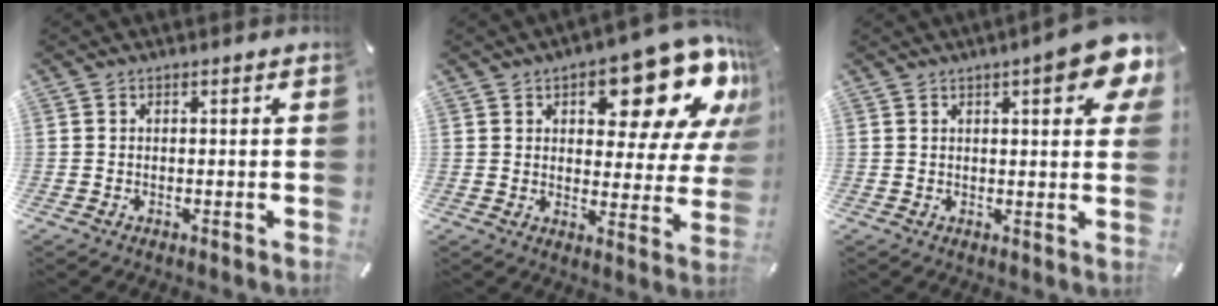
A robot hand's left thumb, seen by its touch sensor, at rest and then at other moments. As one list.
[{"total": 17.7, "force": [10.8, 8.0, 11.6], "torque": [-0.136, -0.080, 0.175]}, {"total": 10.0, "force": [4.9, 2.6, 8.3], "torque": [-0.114, -0.020, 0.078]}]